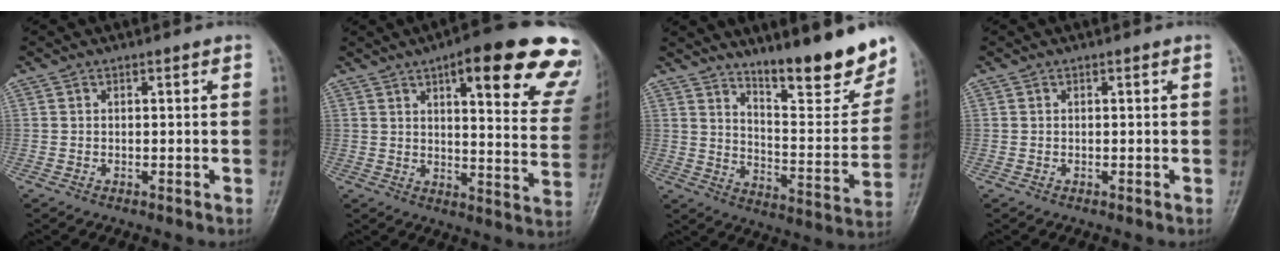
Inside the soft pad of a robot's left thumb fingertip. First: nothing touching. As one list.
[{"total": 24.4, "force": [14.4, 6.9, 18.5], "torque": [-0.199, -0.041, 0.171]}, {"total": 19.1, "force": [14.1, 4.3, 12.0], "torque": [-0.133, -0.106, 0.214]}, {"total": 0.0}]